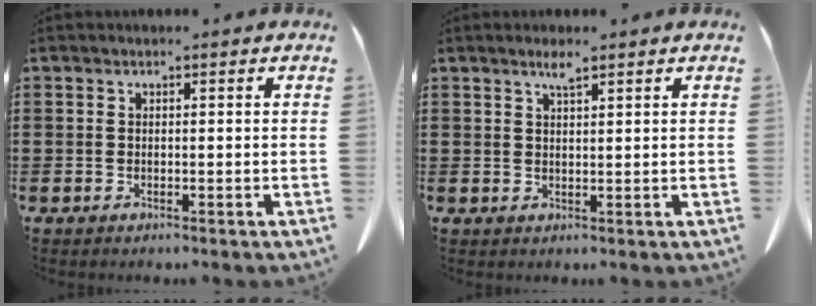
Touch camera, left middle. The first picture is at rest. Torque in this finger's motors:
{"motor_torque": [0.00, 0.00, 0.02, 0.01]}